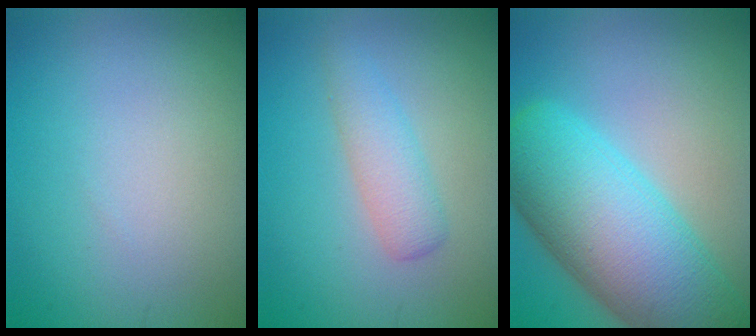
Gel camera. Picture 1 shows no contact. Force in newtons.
{"total": 2.6, "press": 2.6, "slide": 0.0}
{"total": 12.0, "press": 12.0, "slide": 0.5}